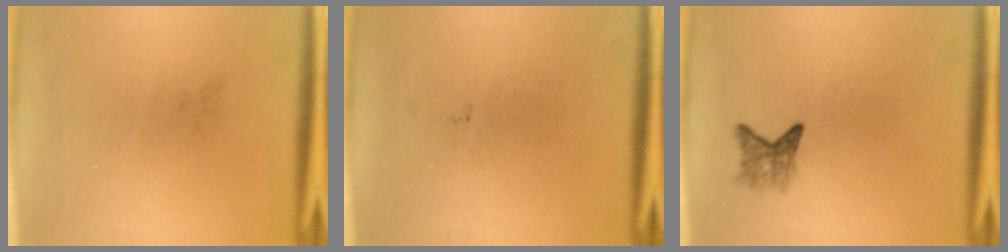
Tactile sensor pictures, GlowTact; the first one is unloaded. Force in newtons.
{"total": 0.0}
{"total": 2.3}